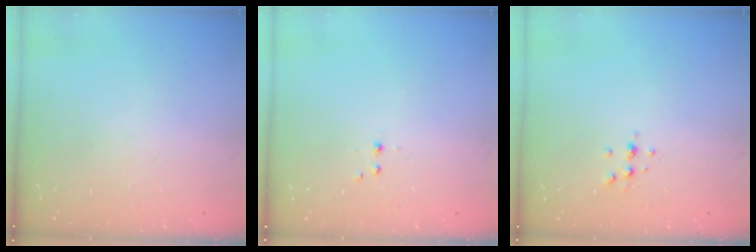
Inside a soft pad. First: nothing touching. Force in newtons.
{"total": 2.2, "press": 1.9, "slide": 1.2}
{"total": 5.2, "press": 5.1, "slide": 0.9}